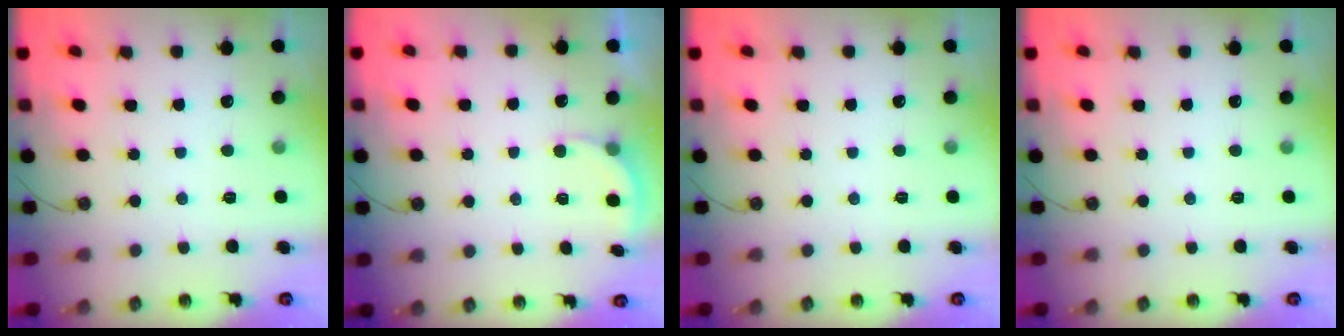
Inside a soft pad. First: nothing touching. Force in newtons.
{"total": 2.6, "press": 2.3, "slide": 1.1}
{"total": 0.0}
{"total": 0.0}